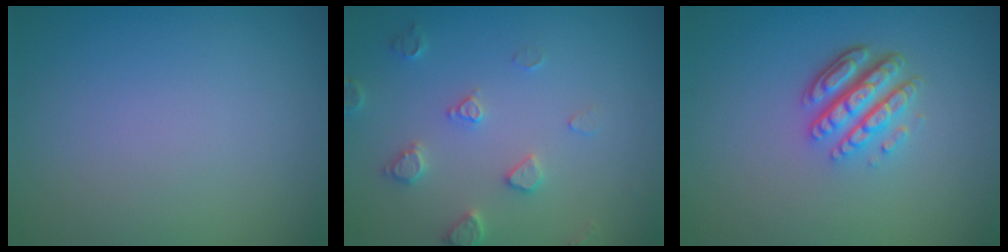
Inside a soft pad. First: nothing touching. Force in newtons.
{"total": 2.5, "press": 2.4, "slide": 0.5}
{"total": 4.7, "press": 3.4, "slide": 3.2}